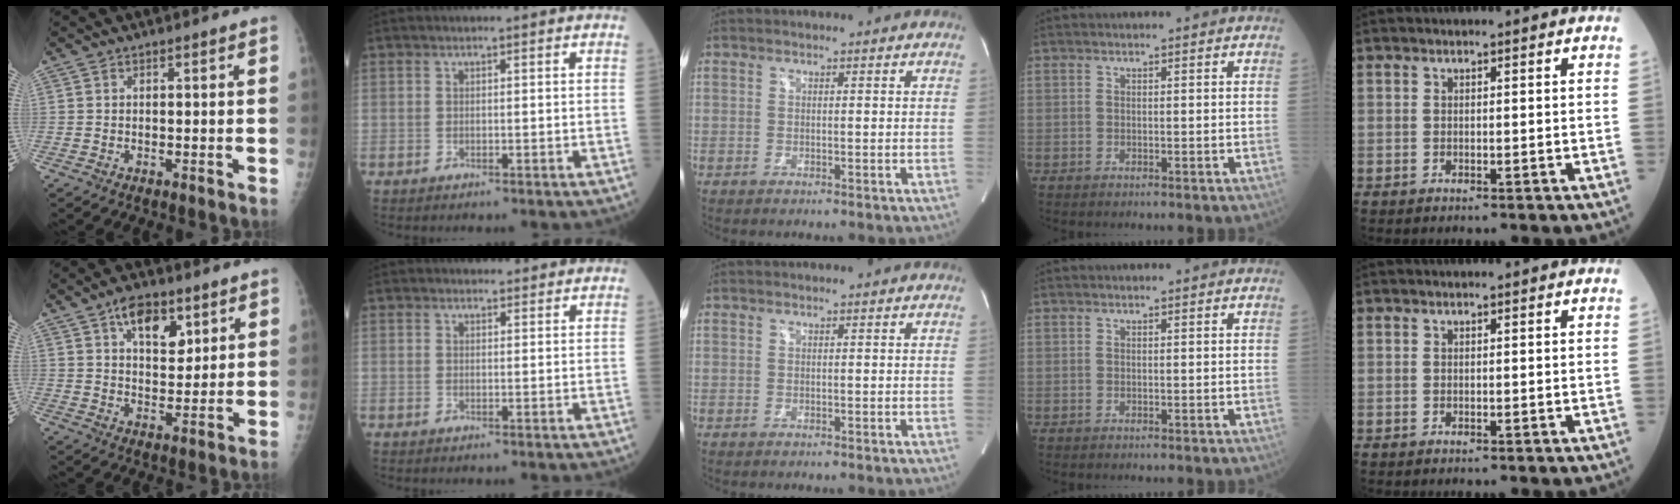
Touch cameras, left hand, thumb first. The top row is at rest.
{"thumb": {"total": 8.7, "force": [4.4, 4.9, 5.8], "torque": [-0.060, -0.022, 0.069]}, "index": {"total": 2.2, "force": [2.0, 0.8, 0.2], "torque": [-0.006, 0.007, 0.027]}}